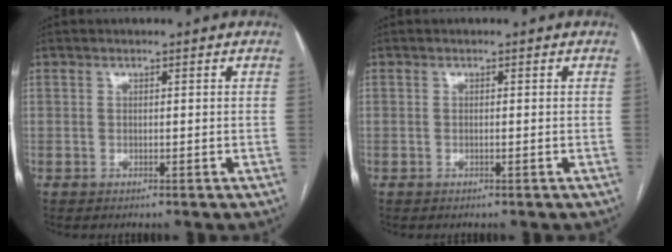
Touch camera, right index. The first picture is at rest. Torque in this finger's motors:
{"motor_torque": [-0.08, 0.01, 0.00, 0.01]}